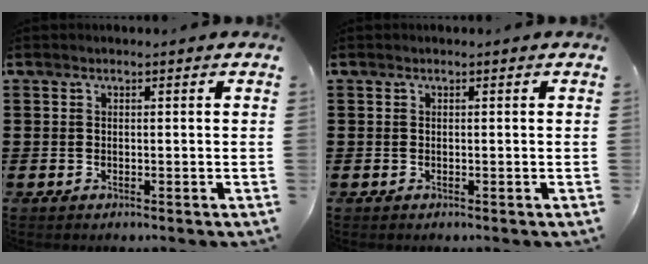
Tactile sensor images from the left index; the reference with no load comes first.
{"total": 0.0}